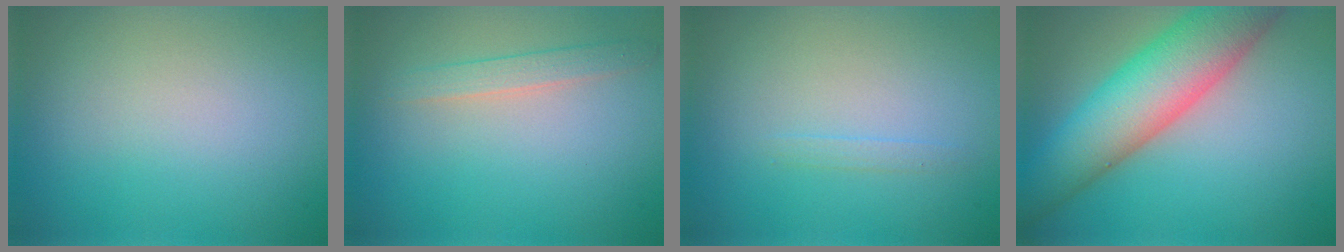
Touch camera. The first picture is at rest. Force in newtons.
{"total": 1.6, "press": 1.6, "slide": 0.0}
{"total": 0.6, "press": 0.6, "slide": 0.0}
{"total": 9.0, "press": 9.0, "slide": 0.5}